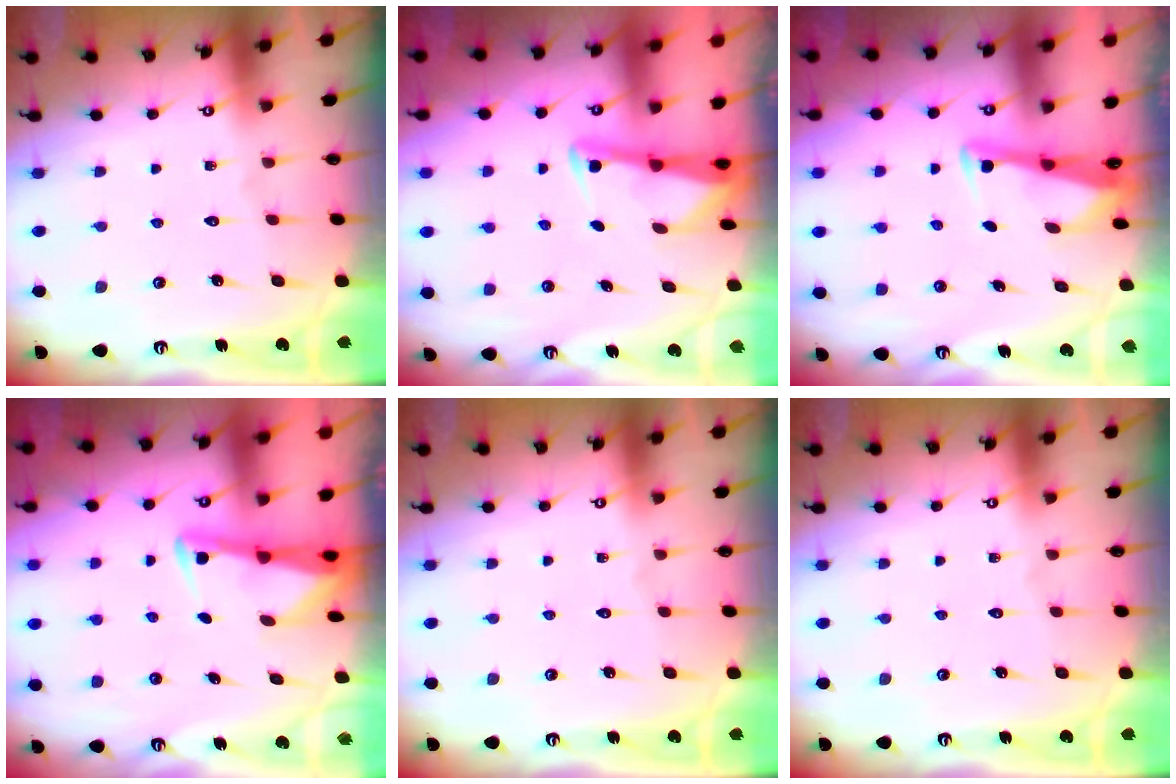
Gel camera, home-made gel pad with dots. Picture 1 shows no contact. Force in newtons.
{"total": 3.4, "press": 3.4, "slide": 0.3}
{"total": 3.0, "press": 3.0, "slide": 0.5}
{"total": 3.0, "press": 3.0, "slide": 0.3}
{"total": 0.0}
{"total": 0.0}